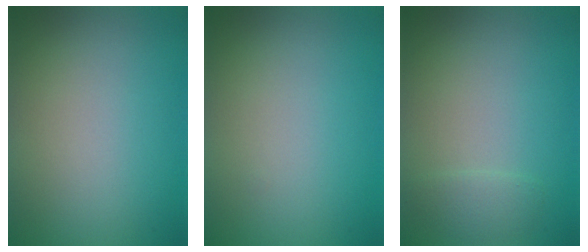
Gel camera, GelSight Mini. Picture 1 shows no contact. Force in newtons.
{"total": 0.0}
{"total": 1.1, "press": 1.1, "slide": 0.0}